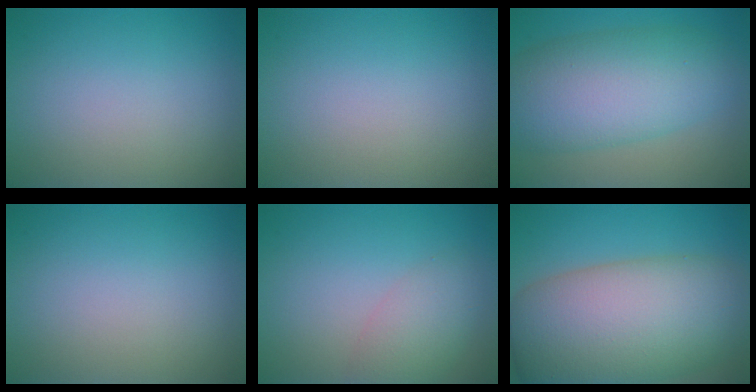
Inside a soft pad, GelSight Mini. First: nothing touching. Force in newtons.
{"total": 0.0}
{"total": 9.5, "press": 9.5, "slide": 0.1}
{"total": 0.0}
{"total": 3.1, "press": 3.1, "slide": 0.2}
{"total": 13.6, "press": 13.6, "slide": 0.7}